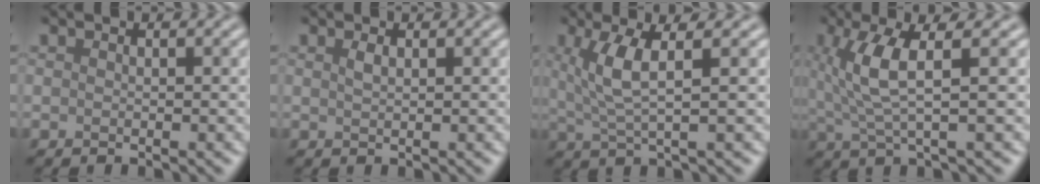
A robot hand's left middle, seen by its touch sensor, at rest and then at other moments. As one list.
[{"total": 0.8, "force": [0.4, 0.3, 0.6], "torque": [-0.015, 0.001, 0.009]}, {"total": 4.2, "force": [1.3, 1.1, 3.9], "torque": [-0.082, 0.002, 0.028]}, {"total": 4.9, "force": [1.2, 1.1, 4.6], "torque": [-0.102, 0.002, 0.027]}]